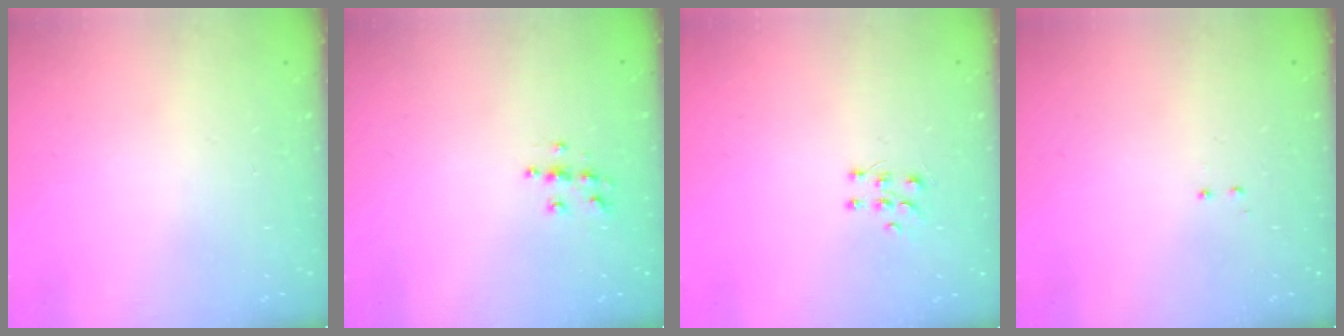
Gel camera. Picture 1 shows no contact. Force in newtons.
{"total": 6.4, "press": 6.4, "slide": 0.3}
{"total": 5.6, "press": 5.5, "slide": 1.0}
{"total": 0.5, "press": 0.5, "slide": 0.3}